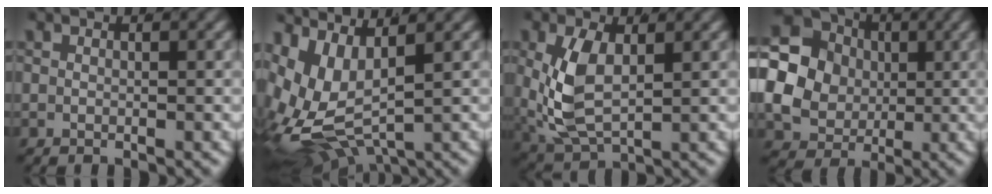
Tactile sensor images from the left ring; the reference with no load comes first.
{"total": 12.7, "force": [-1.1, 10.4, 7.2], "torque": [-0.195, -0.060, 0.001]}
{"total": 5.5, "force": [0.6, 3.5, 4.2], "torque": [-0.111, -0.019, 0.025]}
{"total": 18.0, "force": [2.5, 15.8, 8.2], "torque": [-0.214, -0.038, 0.037]}